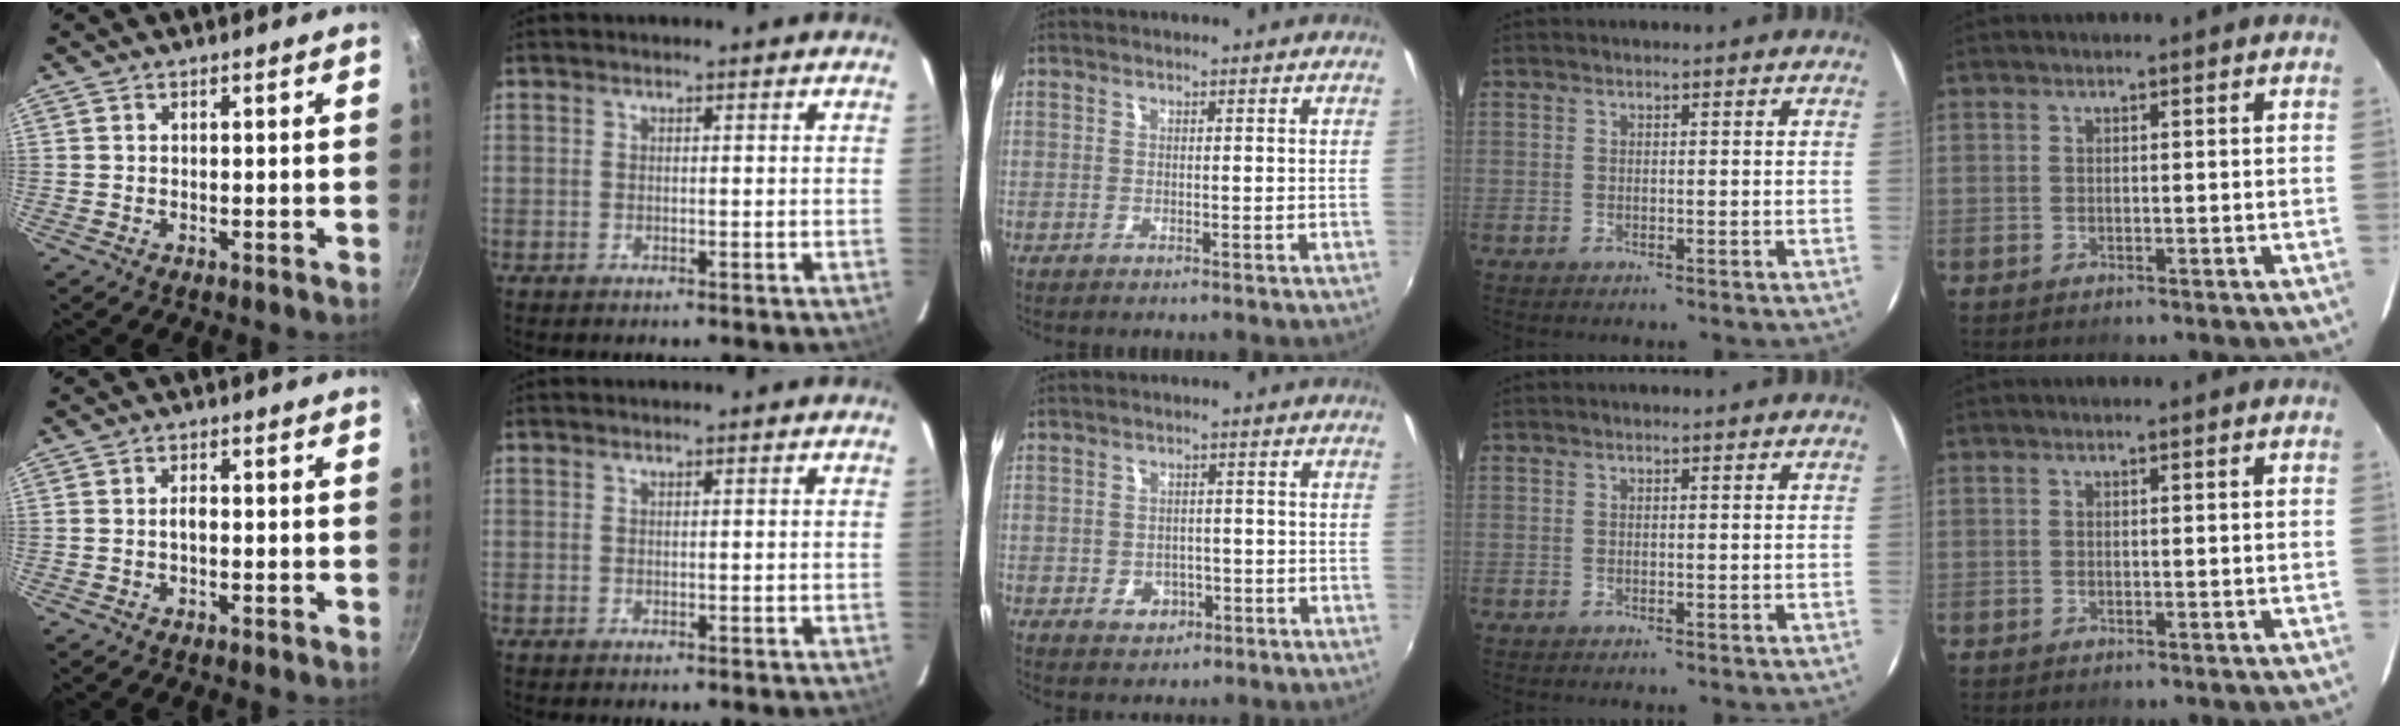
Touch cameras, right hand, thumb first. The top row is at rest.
{"thumb": {"total": 1.7, "force": [-0.3, 0.9, 1.4], "torque": [-0.021, 0.009, -0.007]}, "middle": {"total": 4.6, "force": [-1.8, 3.8, 1.9], "torque": [-0.042, 0.001, -0.018]}}